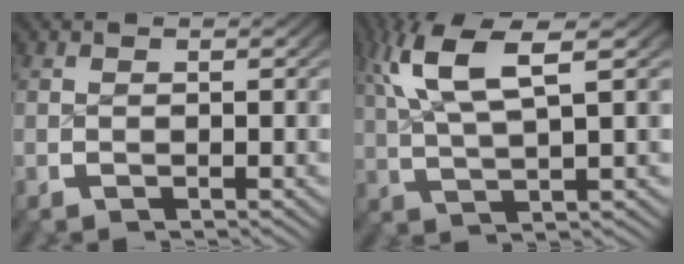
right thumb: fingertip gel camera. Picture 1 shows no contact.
{"total": 6.9, "force": [2.7, 2.8, 5.7], "torque": [-0.119, 0.004, 0.054]}